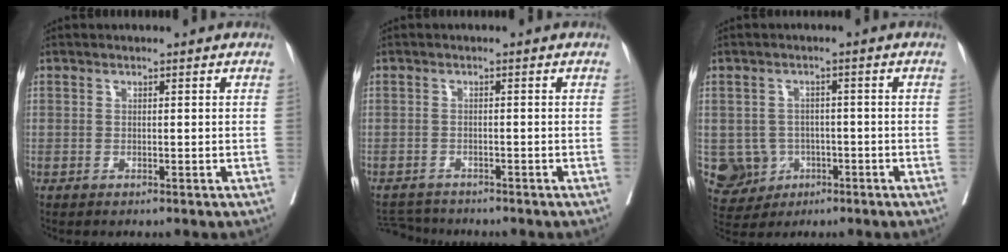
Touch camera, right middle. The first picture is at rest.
{"total": 3.5, "force": [-3.5, 0.7, -0.1], "torque": [0.004, -0.013, -0.060]}
{"total": 6.6, "force": [-1.6, 6.3, 1.2], "torque": [-0.029, 0.005, -0.017]}